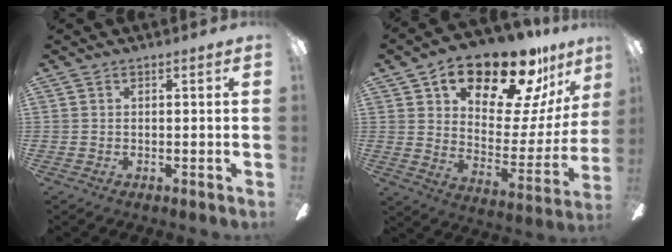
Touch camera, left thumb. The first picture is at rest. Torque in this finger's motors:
{"motor_torque": [1.42, 1.37, 1.33, -1.45, 0.14]}